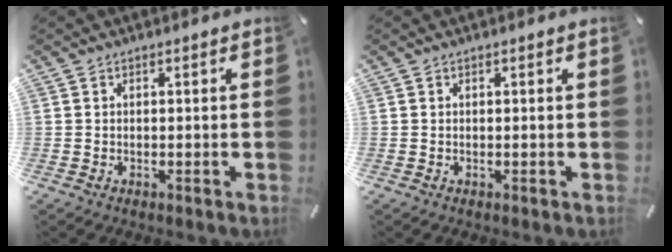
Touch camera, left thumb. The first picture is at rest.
{"total": 0.0}